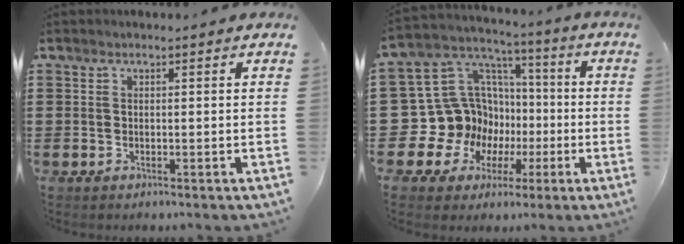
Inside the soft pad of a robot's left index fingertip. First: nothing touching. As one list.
[{"total": 16.0, "force": [-2.7, 14.7, 5.8], "torque": [-0.169, -0.025, -0.013]}]